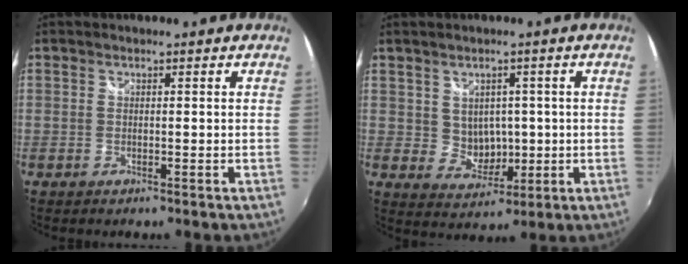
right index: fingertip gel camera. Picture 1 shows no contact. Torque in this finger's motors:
{"motor_torque": [0.02, 0.06, 0.06, 0.00]}